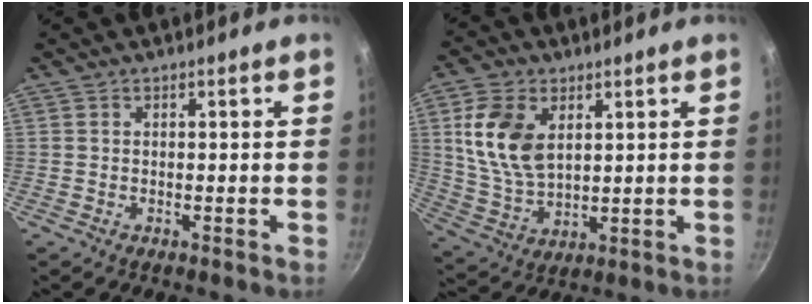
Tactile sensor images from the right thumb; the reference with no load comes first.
{"total": 12.7, "force": [3.7, 8.1, 9.1], "torque": [-0.163, -0.020, 0.081]}